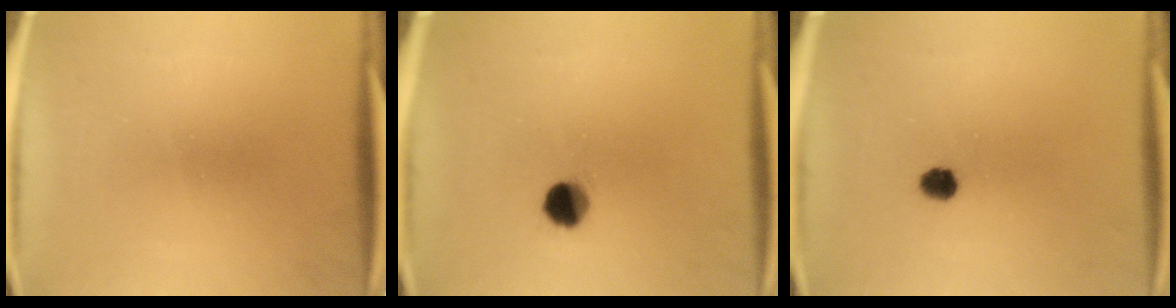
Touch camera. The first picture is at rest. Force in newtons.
{"total": 5.1}
{"total": 2.7}